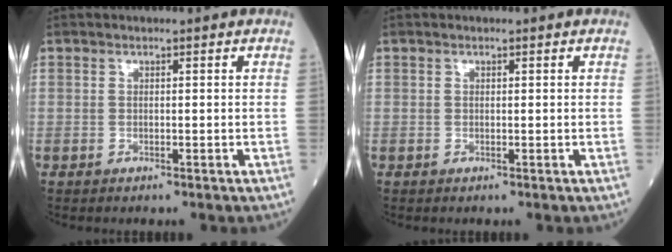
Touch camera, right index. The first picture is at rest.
{"total": 0.0}